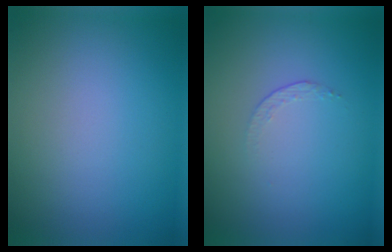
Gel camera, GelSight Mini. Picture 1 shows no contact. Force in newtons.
{"total": 0.7, "press": 0.4, "slide": 0.6}